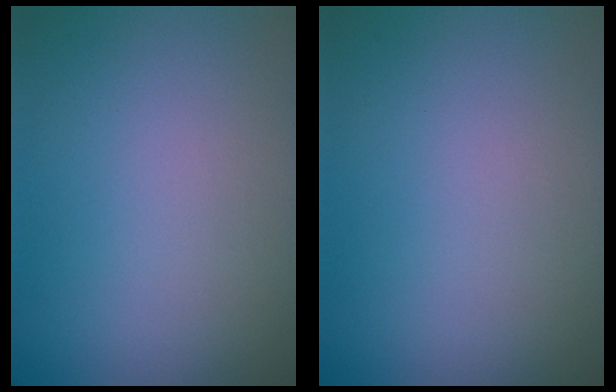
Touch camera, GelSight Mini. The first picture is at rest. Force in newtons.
{"total": 0.0}